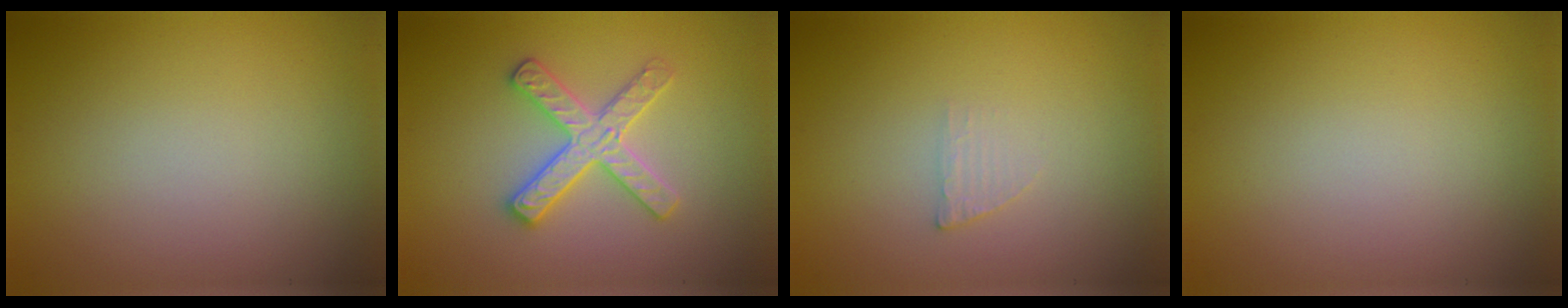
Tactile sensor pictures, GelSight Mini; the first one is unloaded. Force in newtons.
{"total": 3.1, "press": 3.1, "slide": 0.4}
{"total": 1.0, "press": 1.0, "slide": 0.2}
{"total": 0.0}